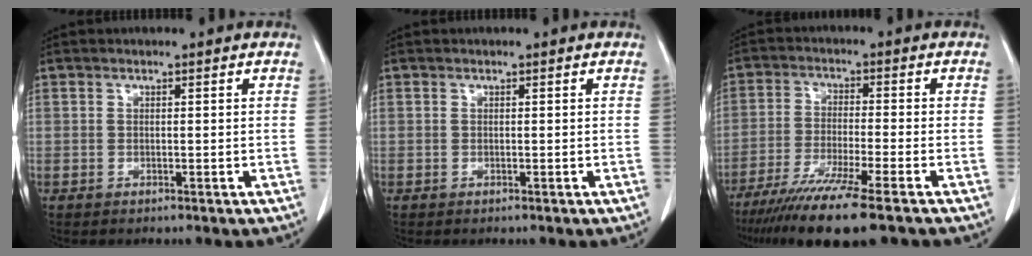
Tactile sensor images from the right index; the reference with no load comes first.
{"total": 0.0}
{"total": 12.8, "force": [-9.5, -0.3, 8.5], "torque": [-0.150, -0.036, -0.157]}